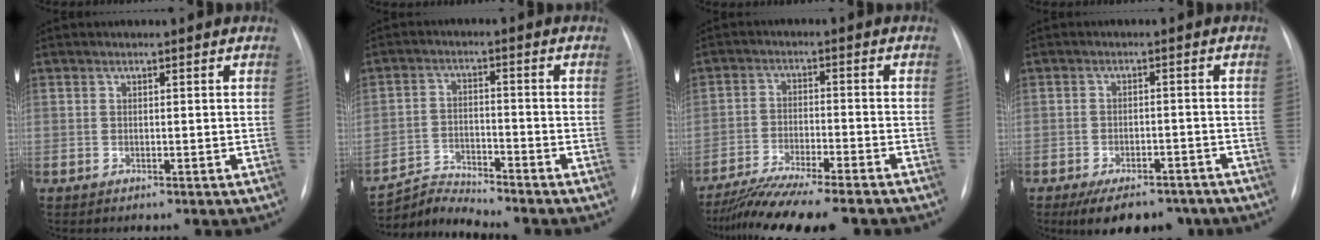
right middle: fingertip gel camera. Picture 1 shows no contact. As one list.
[{"total": 5.5, "force": [-5.1, -1.4, -1.4], "torque": [0.014, -0.009, -0.093]}, {"total": 13.2, "force": [-11.4, 0.3, 6.6], "torque": [-0.106, -0.026, -0.179]}, {"total": 9.6, "force": [-7.4, 4.1, 4.5], "torque": [-0.061, 0.001, -0.104]}]